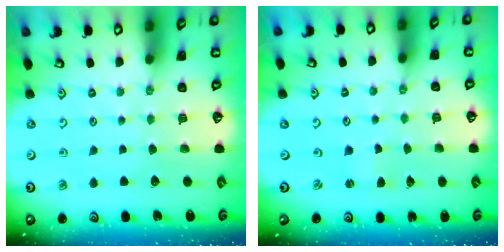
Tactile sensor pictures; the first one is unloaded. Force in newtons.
{"total": 1.2, "press": 1.2, "slide": 0.2}